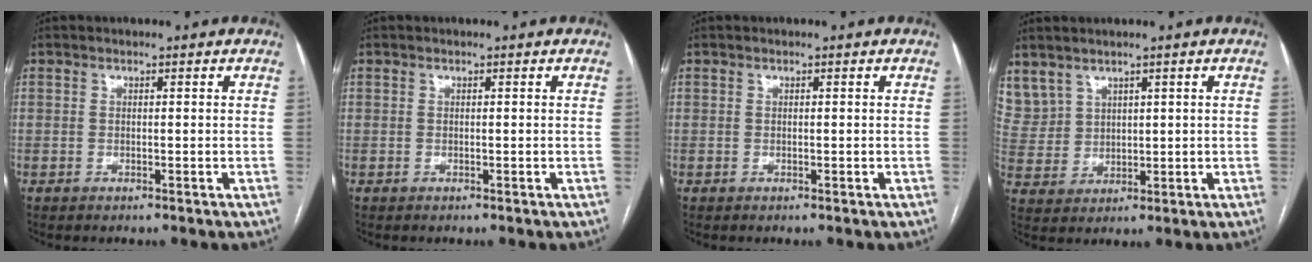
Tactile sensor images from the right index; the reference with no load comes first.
{"total": 0.0}
{"total": 0.0}
{"total": 8.8, "force": [5.7, 6.3, 2.1], "torque": [-0.075, 0.023, 0.140]}